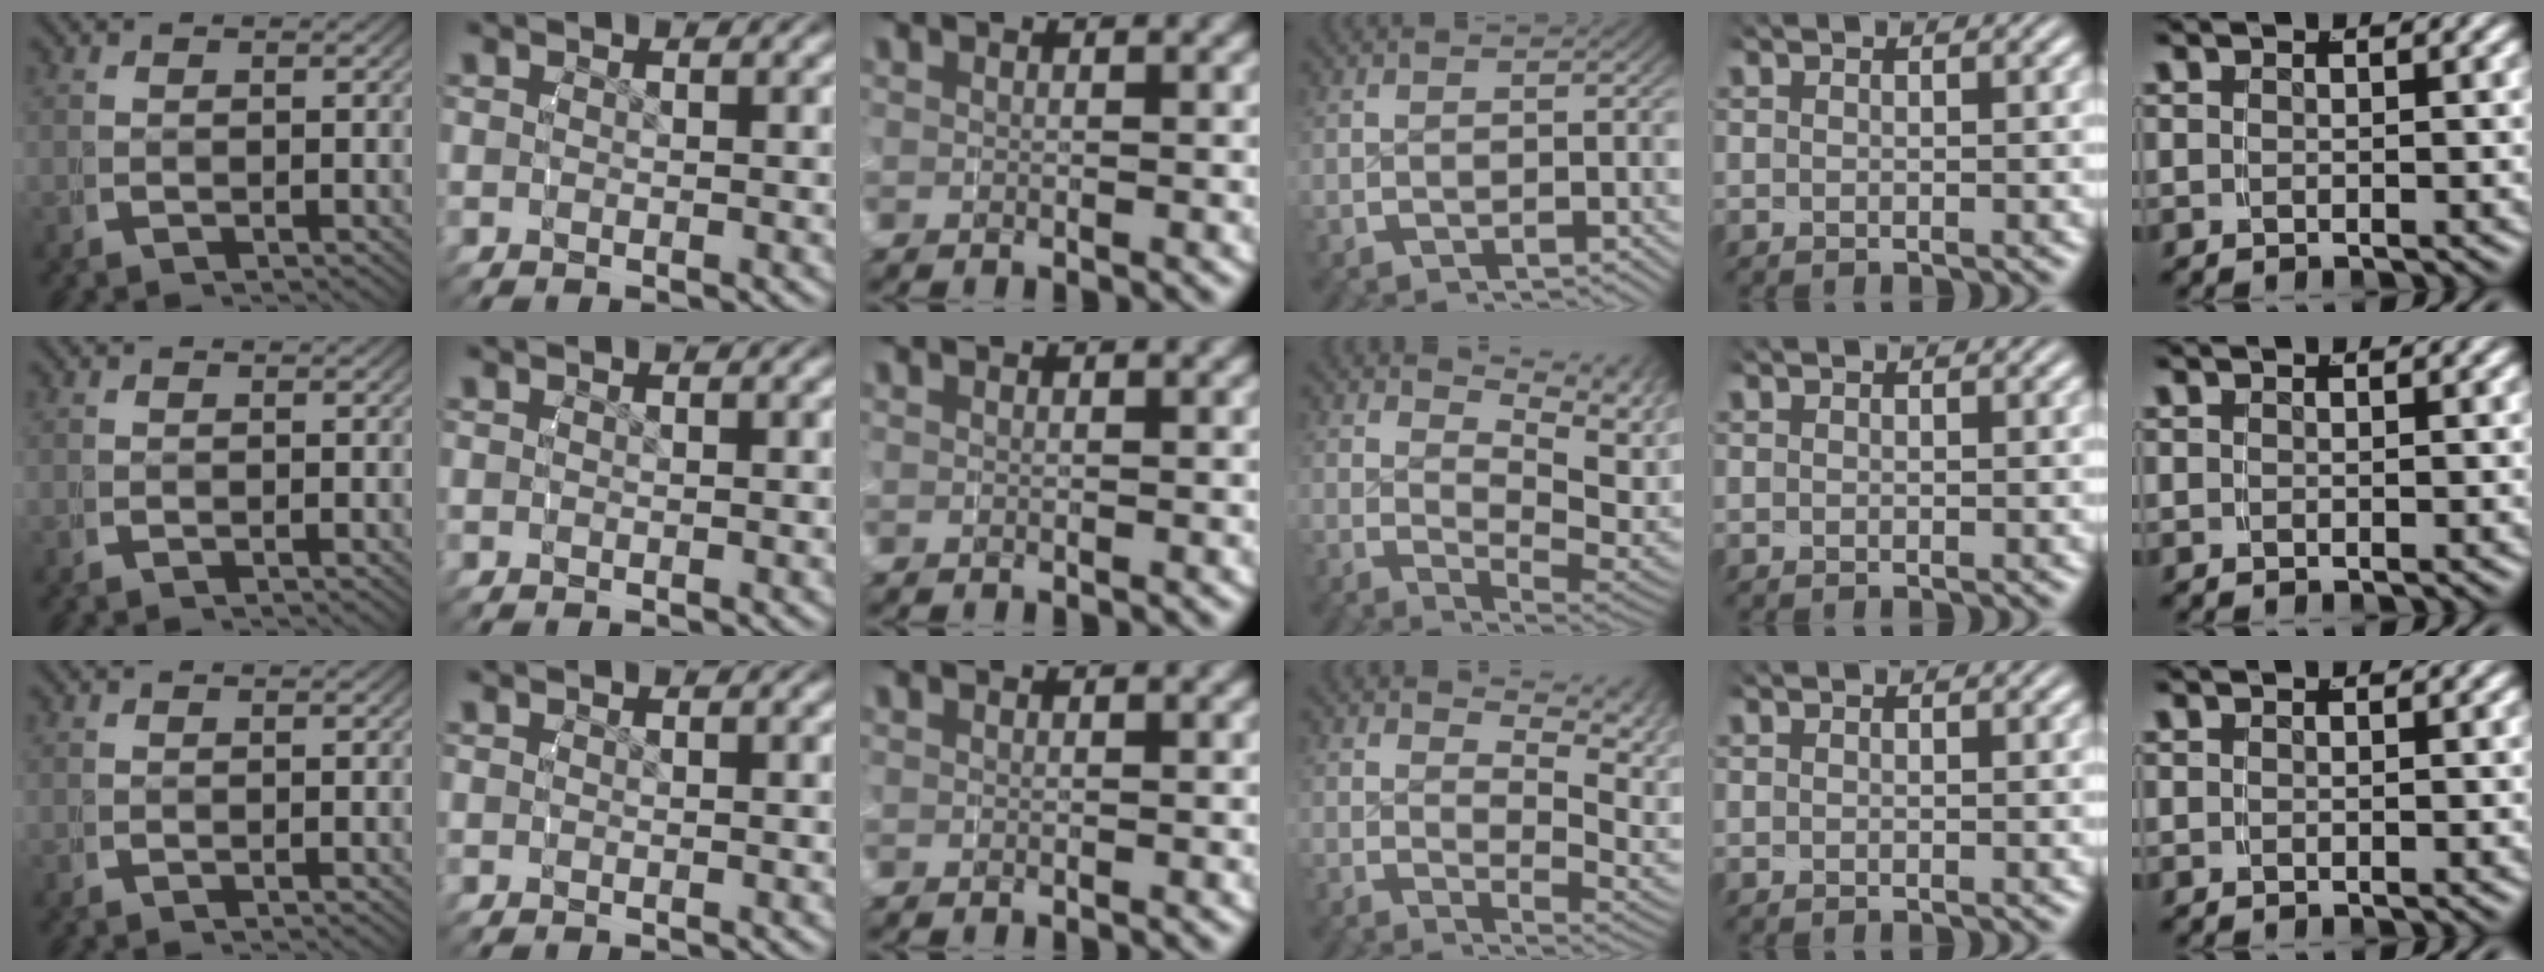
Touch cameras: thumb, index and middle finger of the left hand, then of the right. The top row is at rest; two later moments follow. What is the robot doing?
{"motion": "grasp_and_lifting", "object": "water bottle"}